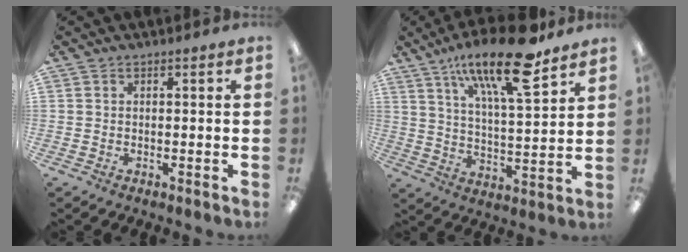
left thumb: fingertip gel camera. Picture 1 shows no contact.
{"total": 19.5, "force": [12.9, 5.4, 13.7], "torque": [-0.222, -0.068, 0.207]}